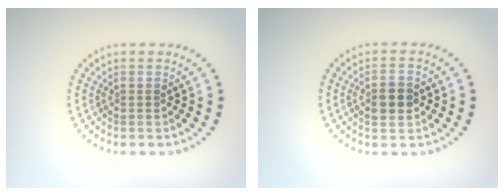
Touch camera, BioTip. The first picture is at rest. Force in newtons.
{"total": 2.8, "press": 2.8, "slide": 0.2}